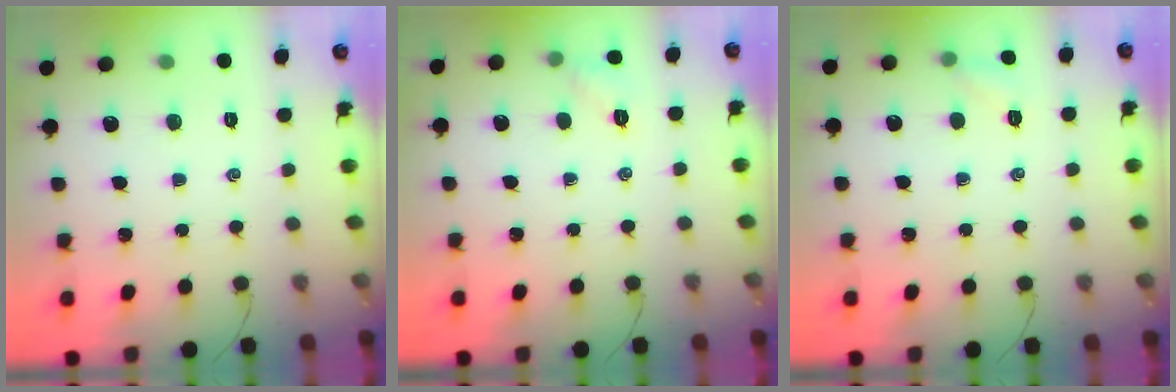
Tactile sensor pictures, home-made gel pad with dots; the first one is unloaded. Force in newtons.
{"total": 5.0, "press": 4.7, "slide": 1.5}
{"total": 5.1, "press": 5.0, "slide": 1.2}